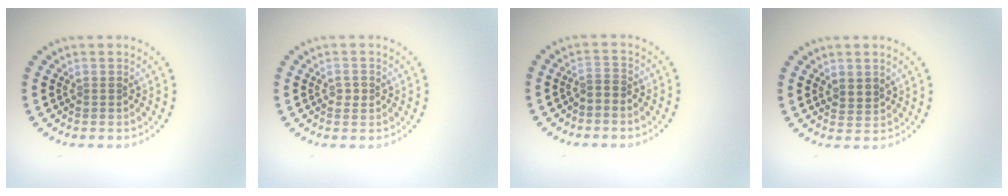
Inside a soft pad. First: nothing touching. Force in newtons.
{"total": 1.0, "press": 1.0, "slide": 0.2}
{"total": 1.1, "press": 0.8, "slide": 0.7}
{"total": 1.6, "press": 1.3, "slide": 0.9}